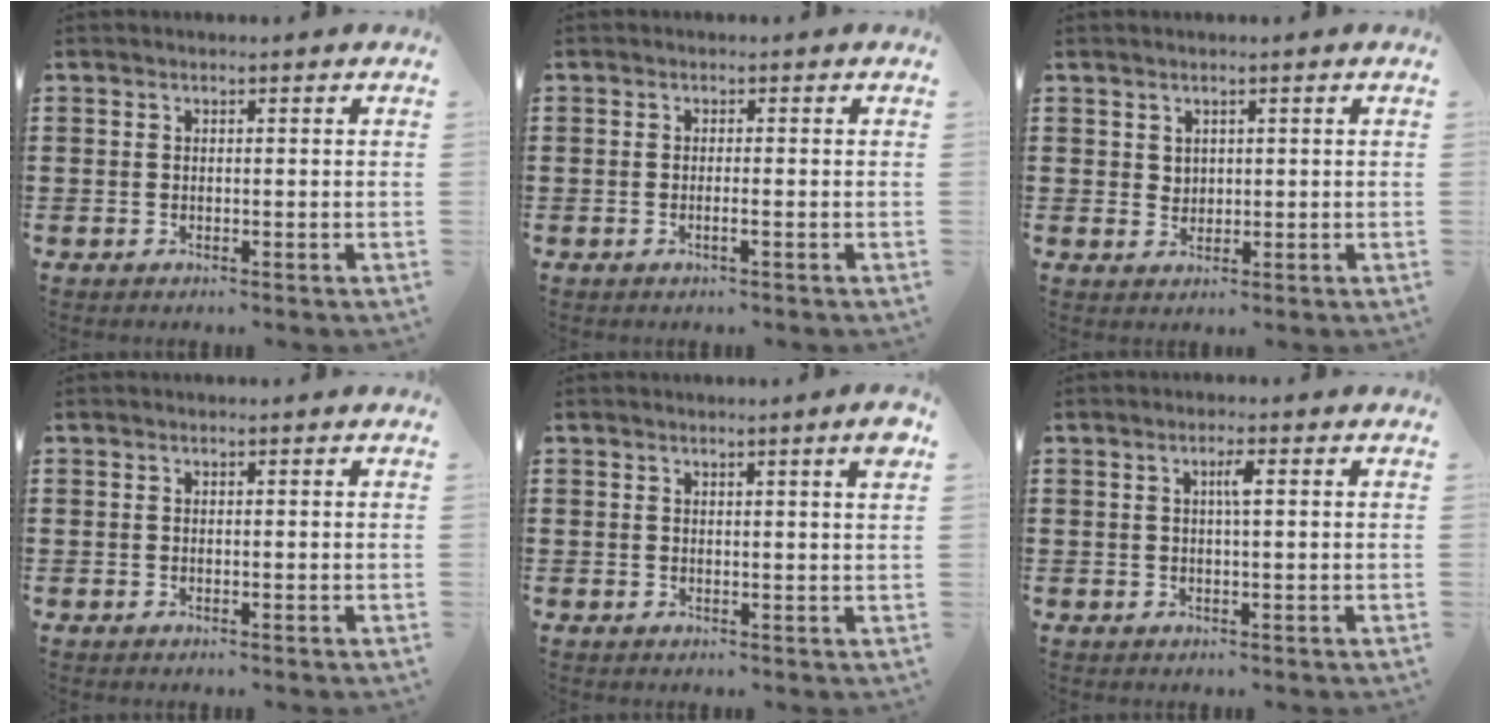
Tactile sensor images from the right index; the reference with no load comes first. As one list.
[{"total": 1.2, "force": [-0.5, -0.1, 1.1], "torque": [-0.017, -0.005, -0.008]}, {"total": 1.8, "force": [1.3, 1.2, 0.2], "torque": [-0.007, 0.006, 0.025]}, {"total": 0.0}, {"total": 2.5, "force": [1.6, -0.3, 1.9], "torque": [-0.030, -0.006, 0.025]}, {"total": 2.0, "force": [0.4, 0.2, 2.0], "torque": [-0.040, 0.001, 0.004]}]